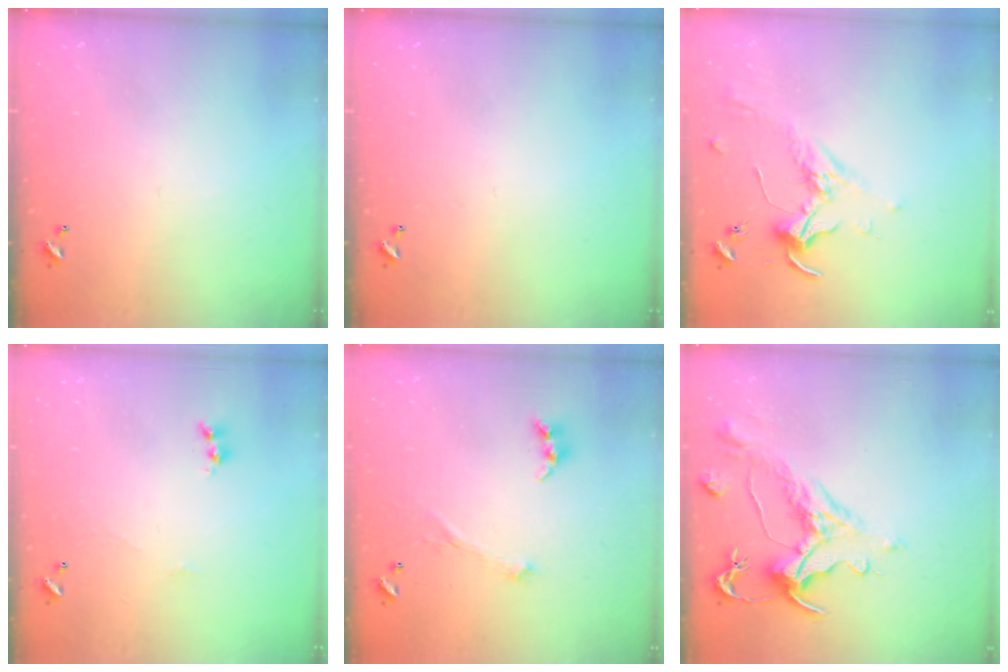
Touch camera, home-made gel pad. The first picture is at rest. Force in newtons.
{"total": 0.0}
{"total": 1.7, "press": 1.5, "slide": 0.7}
{"total": 1.6, "press": 1.5, "slide": 0.4}
{"total": 2.1, "press": 2.0, "slide": 0.7}
{"total": 1.8, "press": 1.1, "slide": 1.4}